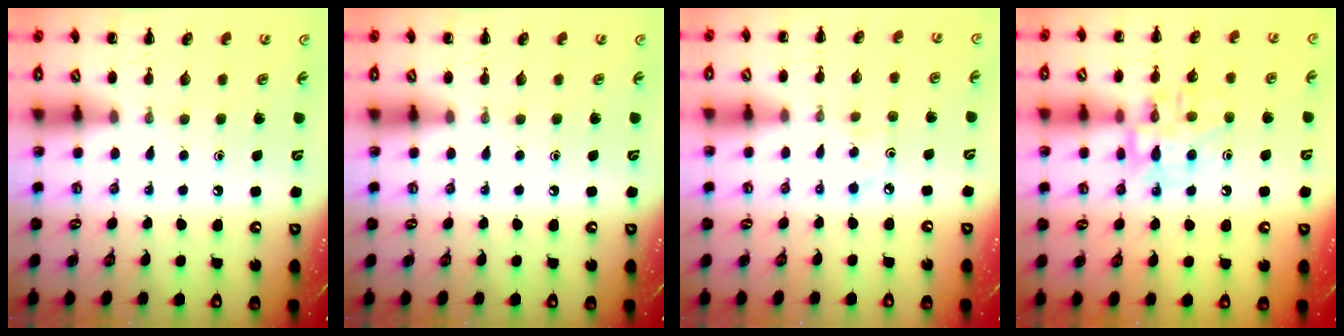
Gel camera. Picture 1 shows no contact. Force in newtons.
{"total": 0.0}
{"total": 3.5, "press": 3.3, "slide": 1.0}
{"total": 11.8, "press": 11.8, "slide": 1.2}